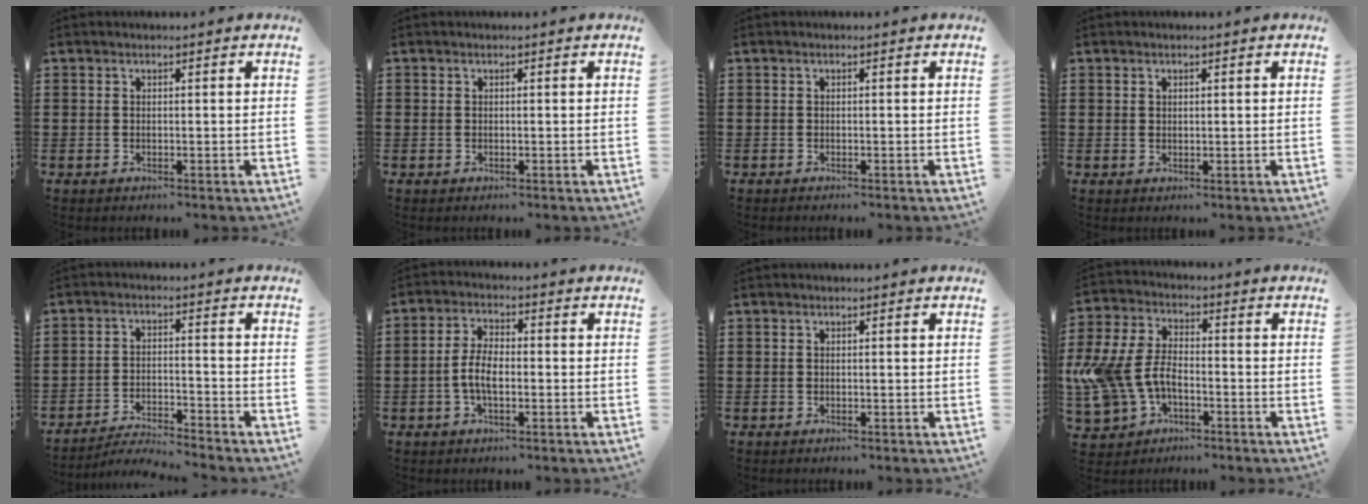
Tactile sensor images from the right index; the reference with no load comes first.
{"total": 0.0}
{"total": 0.0}
{"total": 0.8, "force": [0.5, 0.5, 0.3], "torque": [-0.007, 0.003, 0.009]}
{"total": 3.7, "force": [-3.6, 0.0, 0.4], "torque": [-0.020, 0.000, -0.081]}
{"total": 5.1, "force": [-1.2, 2.3, 4.4], "torque": [-0.105, -0.002, -0.029]}
{"total": 0.0}
{"total": 8.9, "force": [-2.7, 5.7, 6.3], "torque": [-0.175, -0.005, -0.058]}